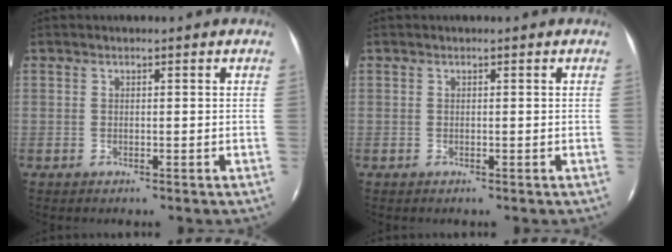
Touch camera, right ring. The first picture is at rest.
{"total": 0.0}